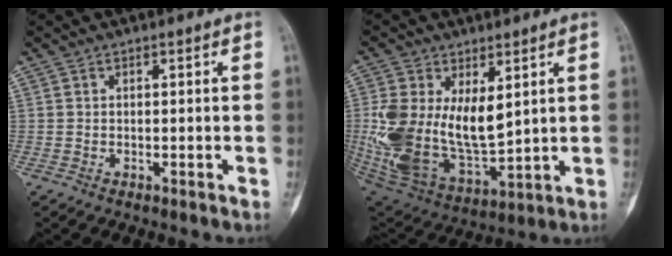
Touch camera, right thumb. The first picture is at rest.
{"total": 20.4, "force": [3.7, 11.5, 16.5], "torque": [-0.334, -0.036, 0.090]}